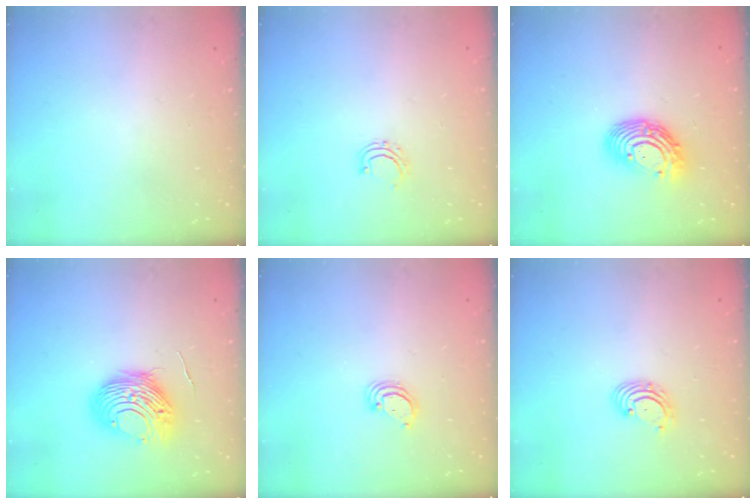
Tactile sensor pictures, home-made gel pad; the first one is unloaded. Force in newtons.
{"total": 4.4, "press": 4.3, "slide": 0.6}
{"total": 11.9, "press": 11.8, "slide": 1.3}
{"total": 11.5, "press": 11.4, "slide": 1.1}
{"total": 3.1, "press": 3.1, "slide": 0.3}
{"total": 2.9, "press": 2.9, "slide": 0.3}